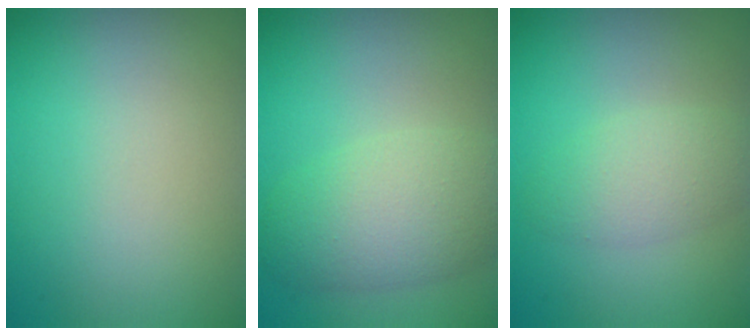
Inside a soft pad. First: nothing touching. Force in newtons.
{"total": 5.3, "press": 5.3, "slide": 0.1}
{"total": 2.9, "press": 2.9, "slide": 0.1}